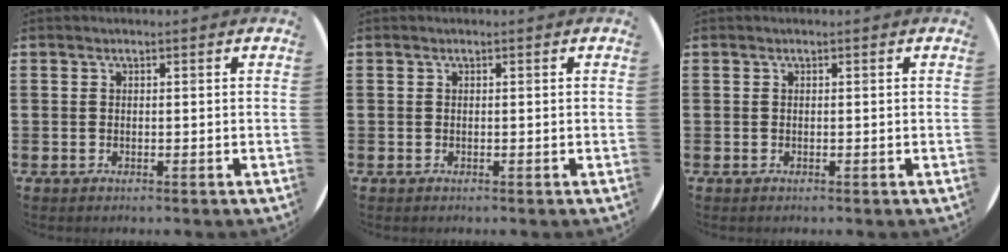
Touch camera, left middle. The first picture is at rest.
{"total": 0.0}
{"total": 0.0}